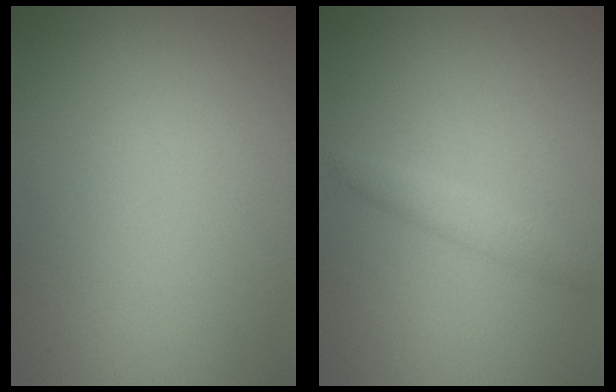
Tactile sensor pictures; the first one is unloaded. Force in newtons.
{"total": 1.7, "press": 1.7, "slide": 0.1}